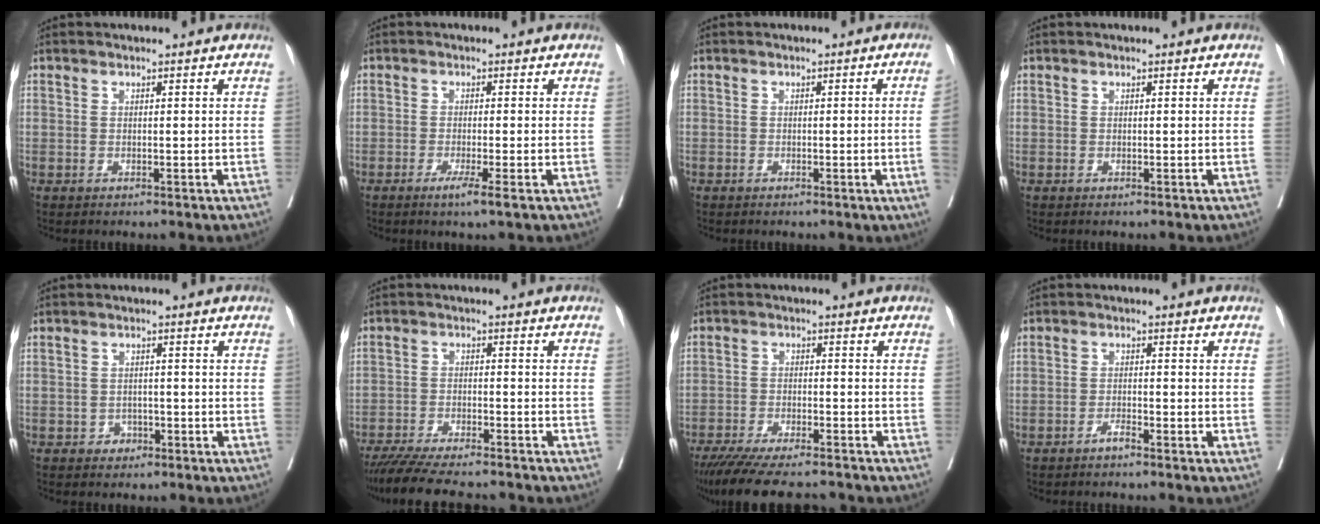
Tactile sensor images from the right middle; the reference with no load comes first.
{"total": 2.8, "force": [-1.5, -0.3, 2.4], "torque": [-0.038, -0.008, -0.027]}
{"total": 2.5, "force": [-0.4, -0.9, 2.3], "torque": [-0.026, -0.002, -0.004]}
{"total": 0.0}
{"total": 1.8, "force": [-1.0, 1.4, 0.4], "torque": [-0.004, 0.006, -0.015]}
{"total": 12.3, "force": [-10.9, 1.5, 5.5], "torque": [-0.079, -0.015, -0.166]}
{"total": 14.0, "force": [-12.3, 2.1, 6.4], "torque": [-0.107, -0.025, -0.183]}
{"total": 1.5, "force": [-1.2, 0.0, 0.8], "torque": [-0.015, 0.002, -0.023]}